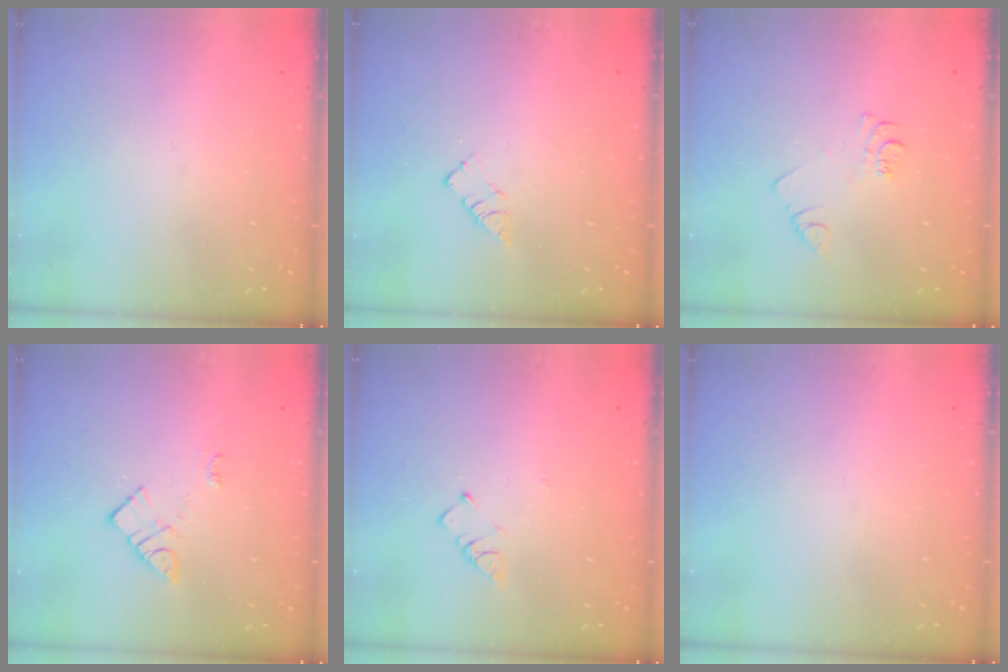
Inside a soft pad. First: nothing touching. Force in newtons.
{"total": 3.1, "press": 3.1, "slide": 0.2}
{"total": 5.5, "press": 5.5, "slide": 0.5}
{"total": 8.5, "press": 8.5, "slide": 0.6}
{"total": 2.6, "press": 2.6, "slide": 0.5}
{"total": 0.0}